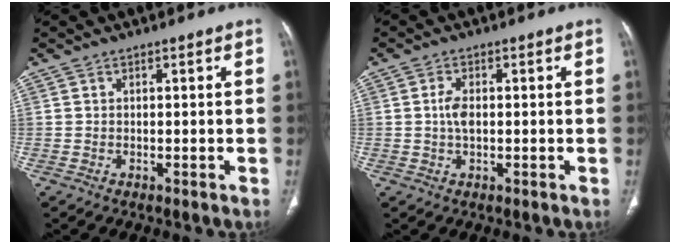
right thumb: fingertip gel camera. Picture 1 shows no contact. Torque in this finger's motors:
{"motor_torque": [0.39, 0.82, 0.52, 0.02, -0.01]}